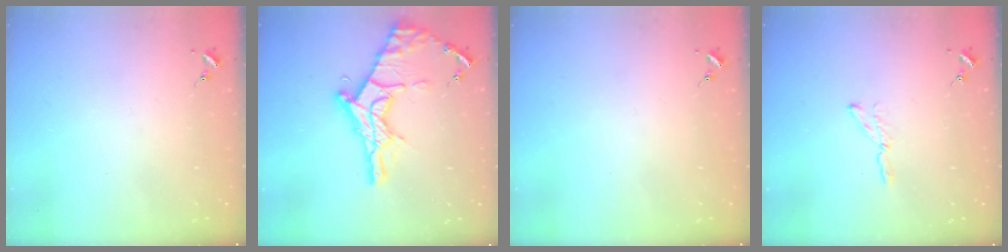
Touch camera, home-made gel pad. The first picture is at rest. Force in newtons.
{"total": 20.3, "press": 20.2, "slide": 1.5}
{"total": 0.0}
{"total": 3.9, "press": 3.8, "slide": 0.4}